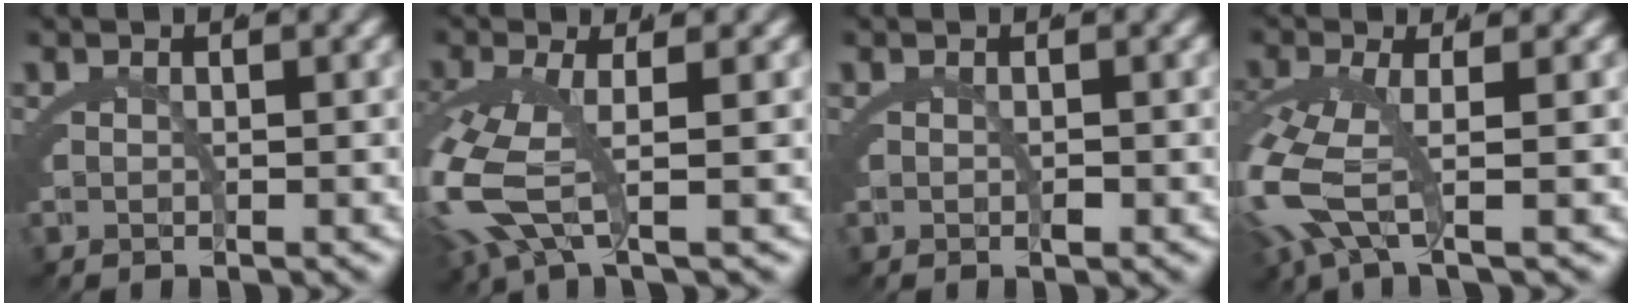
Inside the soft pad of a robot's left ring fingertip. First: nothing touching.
{"total": 5.9, "force": [-0.7, 2.2, 5.5], "torque": [-0.156, -0.028, 0.005]}
{"total": 0.5, "force": [-0.3, 0.3, 0.3], "torque": [-0.003, 0.002, -0.006]}
{"total": 5.2, "force": [-1.0, 1.6, 4.8], "torque": [-0.140, -0.026, -0.002]}